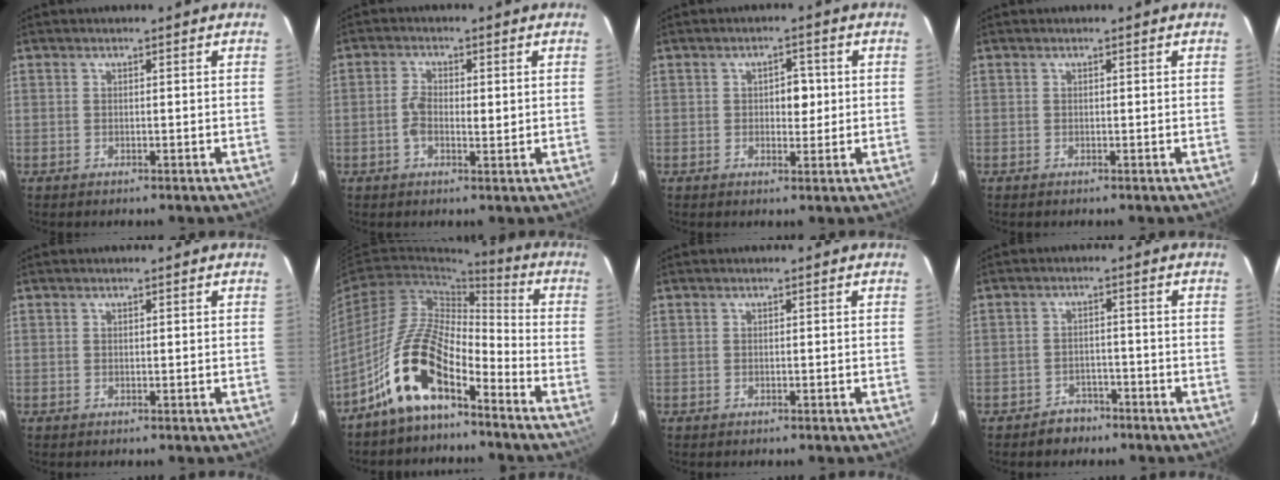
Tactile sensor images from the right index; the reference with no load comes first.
{"total": 4.1, "force": [0.0, 2.0, 3.6], "torque": [-0.070, 0.008, -0.002]}
{"total": 3.4, "force": [0.2, 2.0, 2.8], "torque": [-0.037, 0.008, 0.006]}
{"total": 0.0}
{"total": 0.0}
{"total": 11.6, "force": [-7.5, 3.7, 8.0], "torque": [-0.172, 0.020, -0.144]}
{"total": 0.0}
{"total": 3.4, "force": [-2.4, 2.3, 0.5], "torque": [-0.009, 0.009, -0.035]}